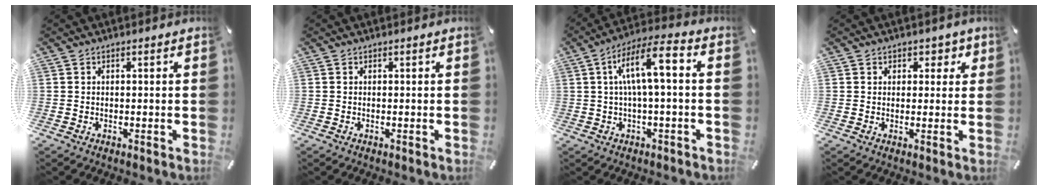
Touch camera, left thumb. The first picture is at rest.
{"total": 0.0}
{"total": 10.9, "force": [1.6, 3.2, 10.3], "torque": [-0.180, 0.009, 0.027]}
{"total": 2.7, "force": [0.9, 2.4, 0.8], "torque": [0.013, -0.005, 0.008]}